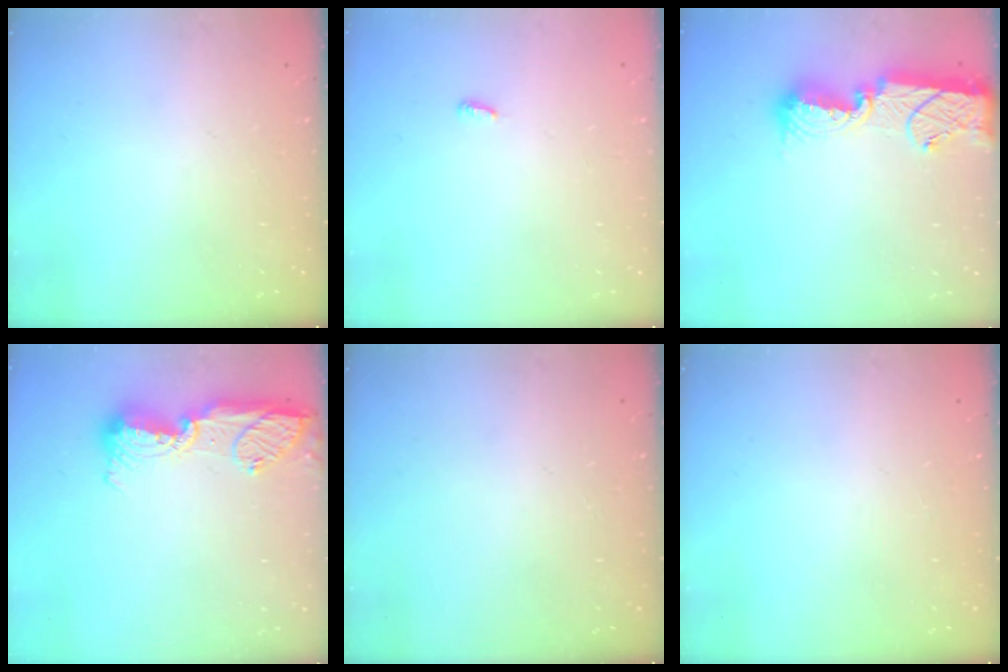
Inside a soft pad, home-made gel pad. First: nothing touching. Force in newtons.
{"total": 2.6, "press": 2.6, "slide": 0.2}
{"total": 13.4, "press": 13.2, "slide": 2.3}
{"total": 14.9, "press": 13.8, "slide": 5.6}
{"total": 0.0}
{"total": 0.0}